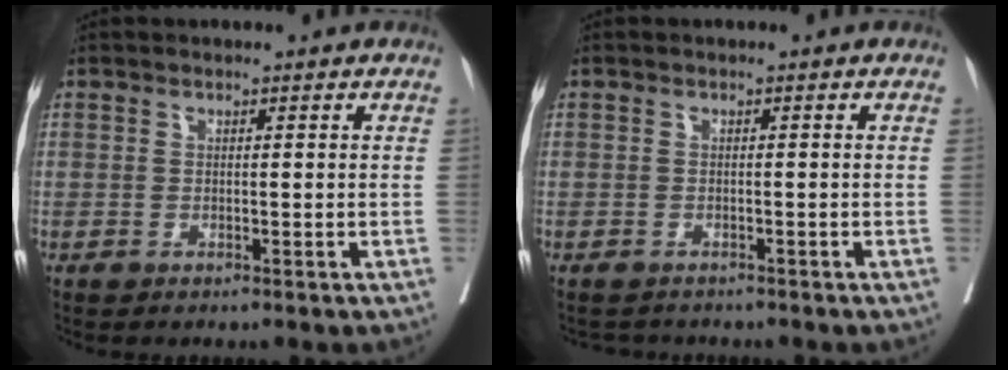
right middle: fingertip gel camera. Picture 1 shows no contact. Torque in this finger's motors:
{"motor_torque": [-0.03, -0.06, -0.01, 0.00]}